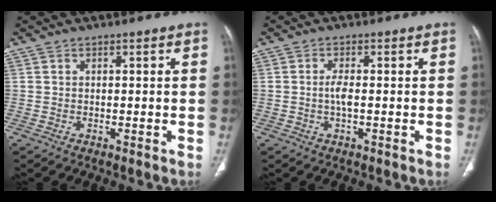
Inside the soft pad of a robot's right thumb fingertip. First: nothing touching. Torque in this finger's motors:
{"motor_torque": [0.97, 0.27, 0.43, -0.71, -0.02]}